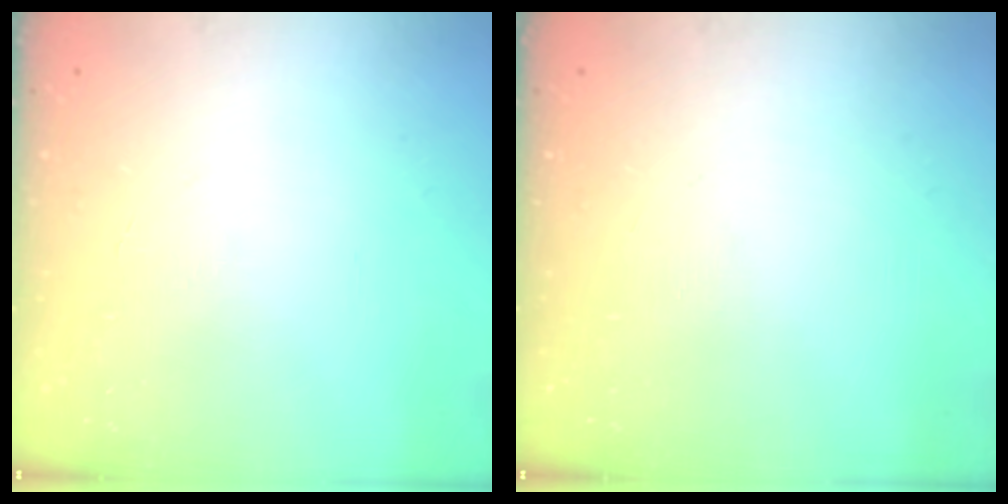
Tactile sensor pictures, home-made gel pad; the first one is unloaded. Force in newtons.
{"total": 0.0}